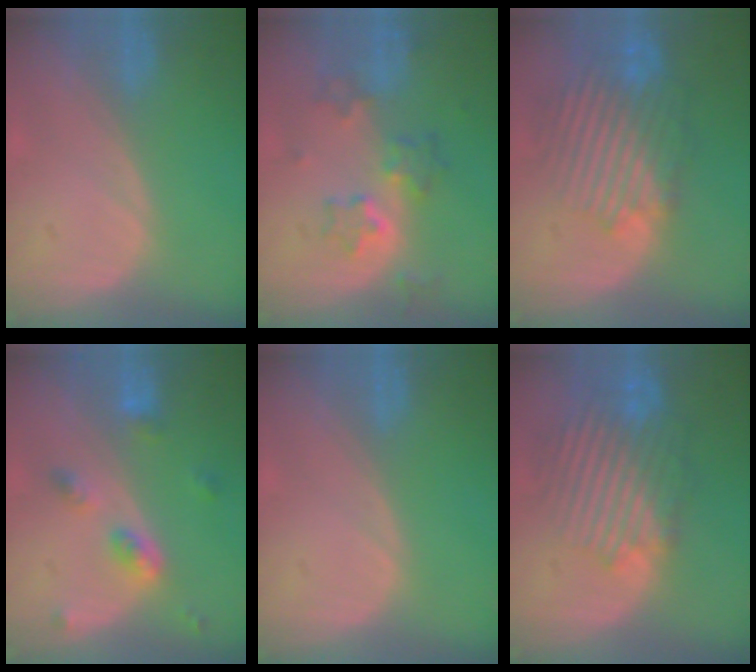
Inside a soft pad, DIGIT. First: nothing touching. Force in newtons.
{"total": 6.1, "press": 5.8, "slide": 1.8}
{"total": 10.2, "press": 9.3, "slide": 4.1}
{"total": 4.8, "press": 4.4, "slide": 1.8}
{"total": 0.0}
{"total": 10.2, "press": 9.3, "slide": 4.1}